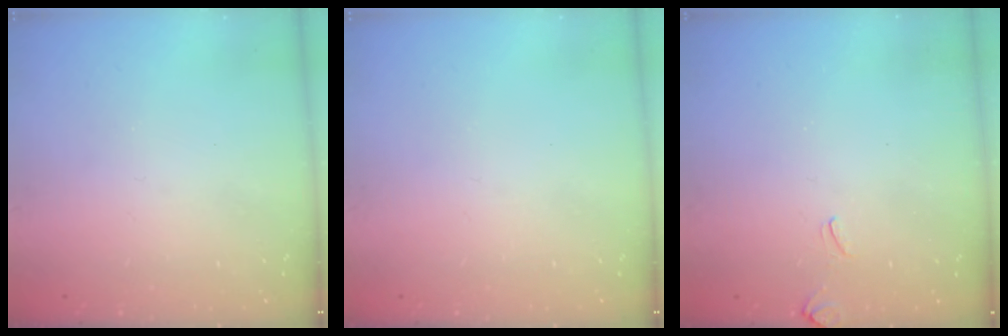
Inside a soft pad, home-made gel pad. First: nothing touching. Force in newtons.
{"total": 0.0}
{"total": 3.7, "press": 3.7, "slide": 0.5}